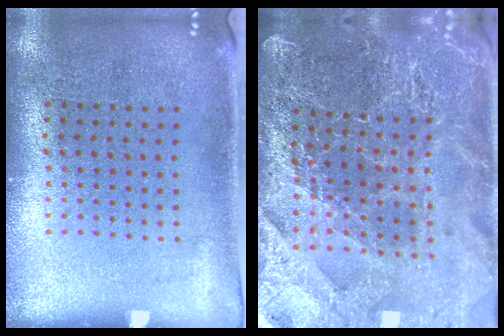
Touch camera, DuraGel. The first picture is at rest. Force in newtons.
{"total": 4.1, "press": 3.9, "slide": 1.1}